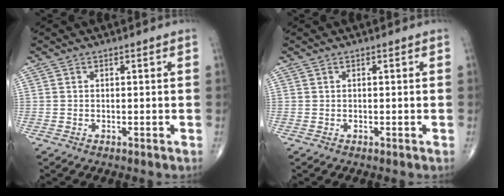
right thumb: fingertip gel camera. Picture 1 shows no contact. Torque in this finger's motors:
{"motor_torque": [-0.16, 0.03, -0.12, -0.04, 0.02]}